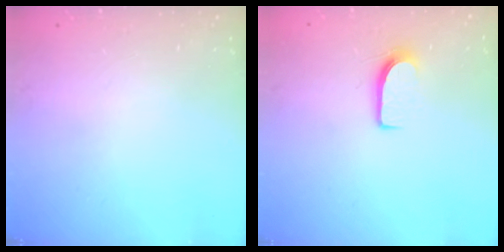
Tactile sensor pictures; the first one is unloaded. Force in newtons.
{"total": 6.5, "press": 6.4, "slide": 0.6}